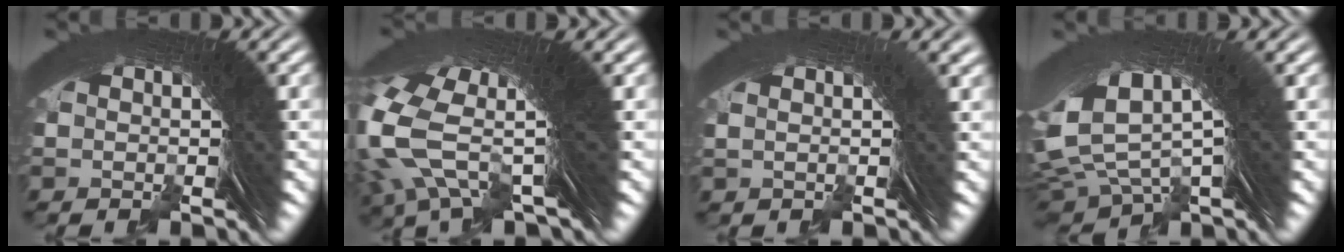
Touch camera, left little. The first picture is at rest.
{"total": 11.2, "force": [1.9, 6.1, 9.2], "torque": [-0.194, -0.006, 0.026]}
{"total": 1.9, "force": [0.8, 0.2, 1.7], "torque": [-0.001, 0.018, 0.007]}
{"total": 10.2, "force": [1.8, 6.8, 7.4], "torque": [-0.156, -0.014, 0.037]}